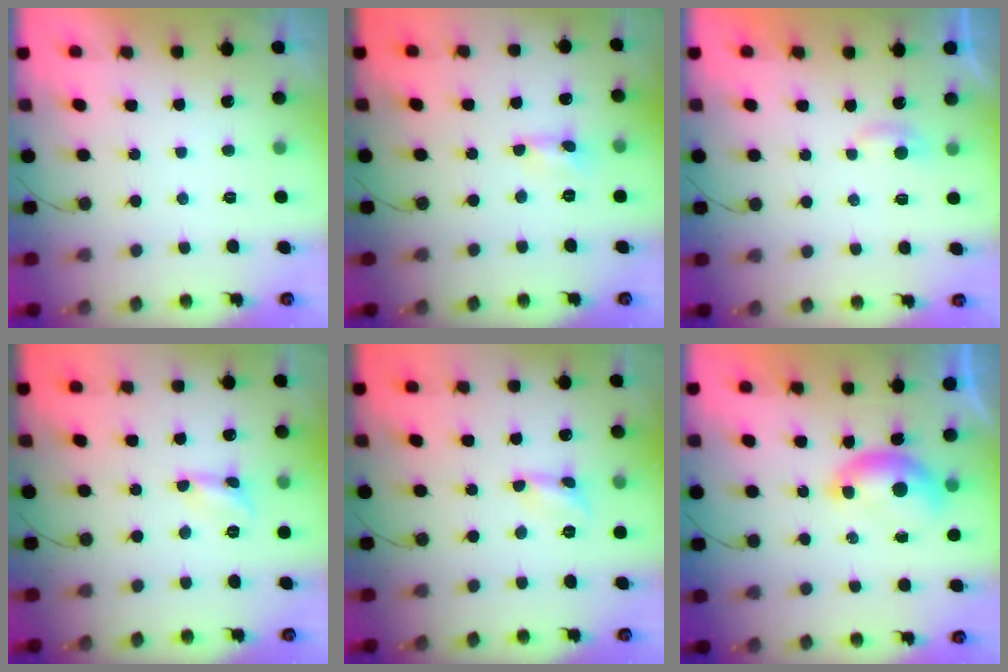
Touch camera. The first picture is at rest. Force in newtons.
{"total": 0.0}
{"total": 2.7, "press": 2.7, "slide": 0.3}
{"total": 2.6, "press": 2.6, "slide": 0.2}
{"total": 2.6, "press": 2.6, "slide": 0.2}
{"total": 6.7, "press": 6.6, "slide": 0.9}